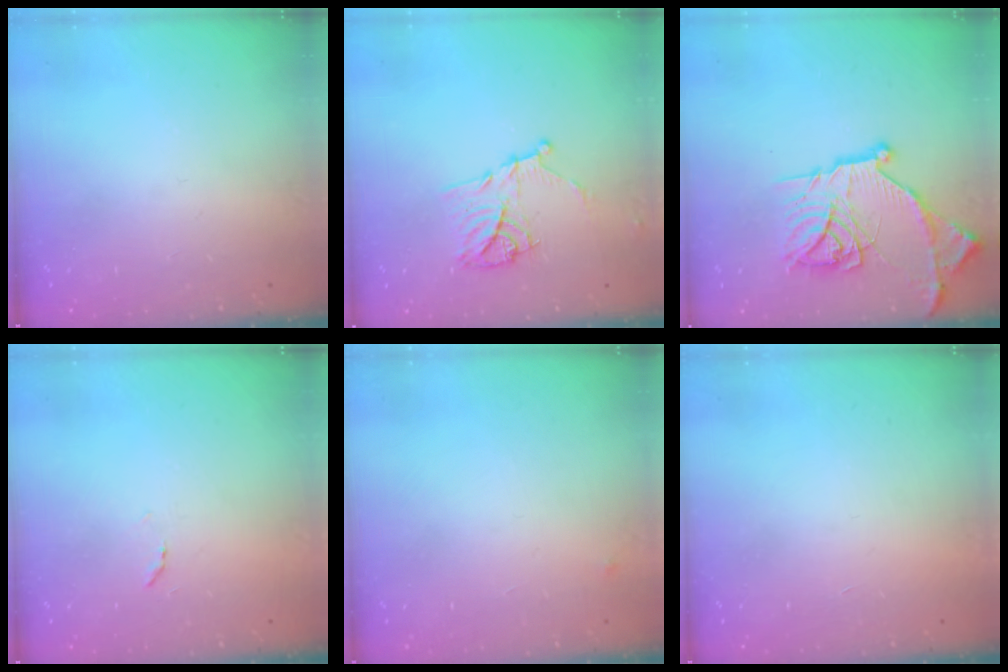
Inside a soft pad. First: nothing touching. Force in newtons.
{"total": 11.8, "press": 11.8, "slide": 0.5}
{"total": 20.3, "press": 20.2, "slide": 1.6}
{"total": 5.9, "press": 5.9, "slide": 0.4}
{"total": 2.5, "press": 2.4, "slide": 0.4}
{"total": 1.7, "press": 1.7, "slide": 0.1}